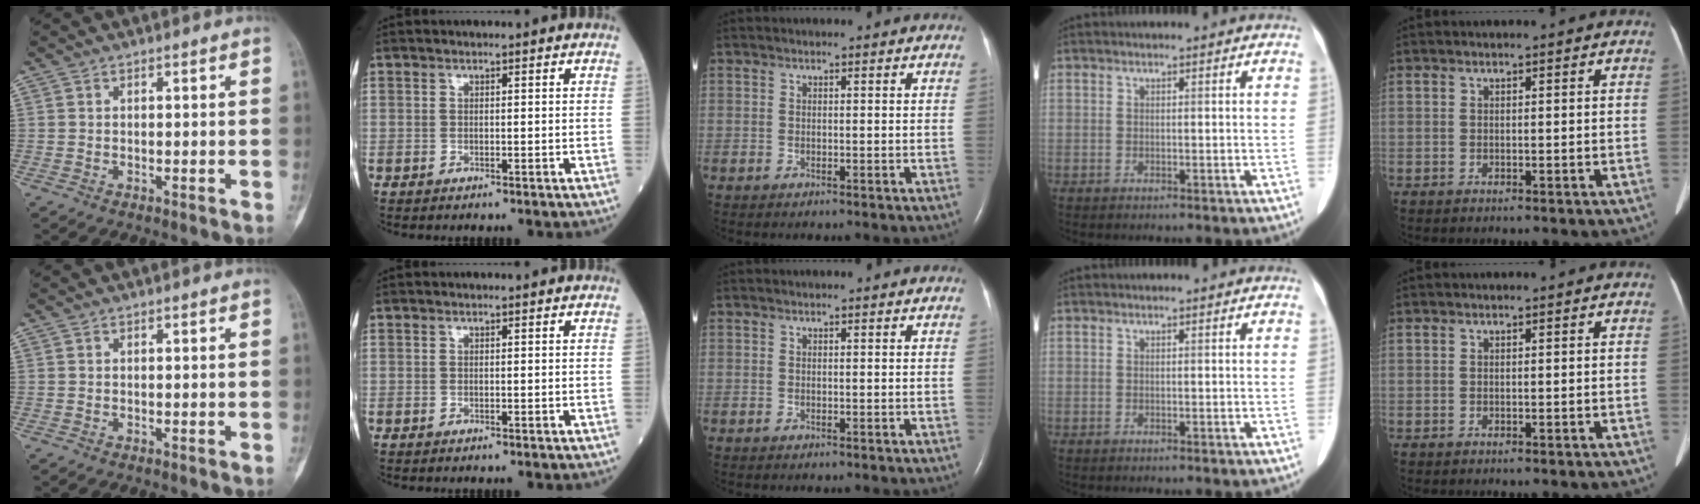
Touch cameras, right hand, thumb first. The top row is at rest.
{}